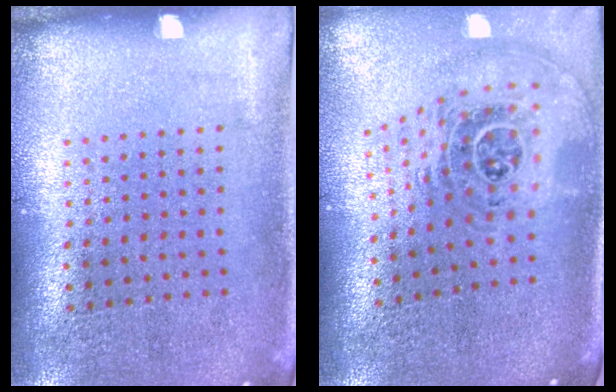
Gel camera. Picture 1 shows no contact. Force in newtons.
{"total": 1.9, "press": 1.5, "slide": 1.2}